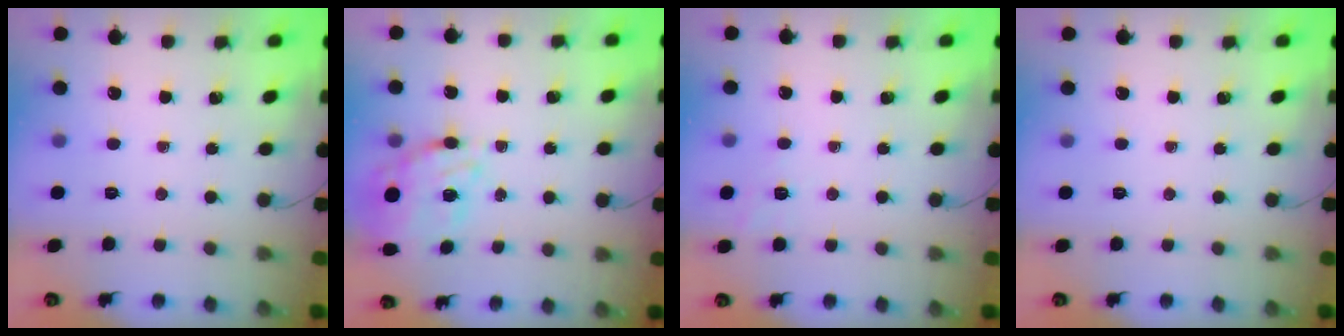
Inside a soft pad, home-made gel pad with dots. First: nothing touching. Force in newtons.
{"total": 11.7, "press": 10.9, "slide": 4.3}
{"total": 1.9, "press": 0.0, "slide": 1.9}
{"total": 0.0}